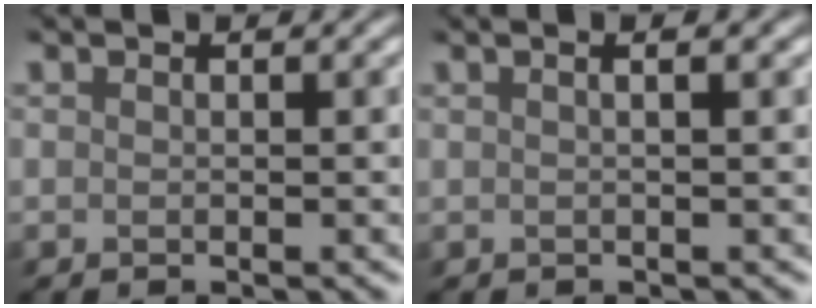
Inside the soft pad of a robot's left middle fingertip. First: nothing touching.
{"total": 2.8, "force": [1.2, 1.2, 2.2], "torque": [-0.011, 0.014, -0.009]}